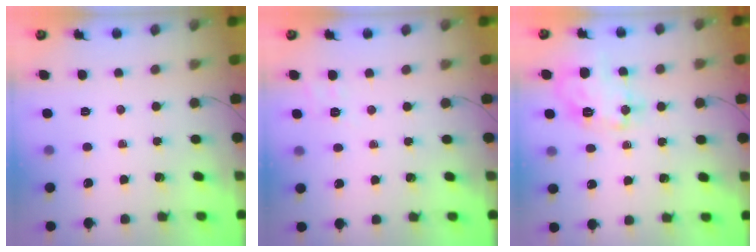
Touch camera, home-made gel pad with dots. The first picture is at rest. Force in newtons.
{"total": 2.9, "press": 2.3, "slide": 1.9}
{"total": 14.6, "press": 14.5, "slide": 0.9}